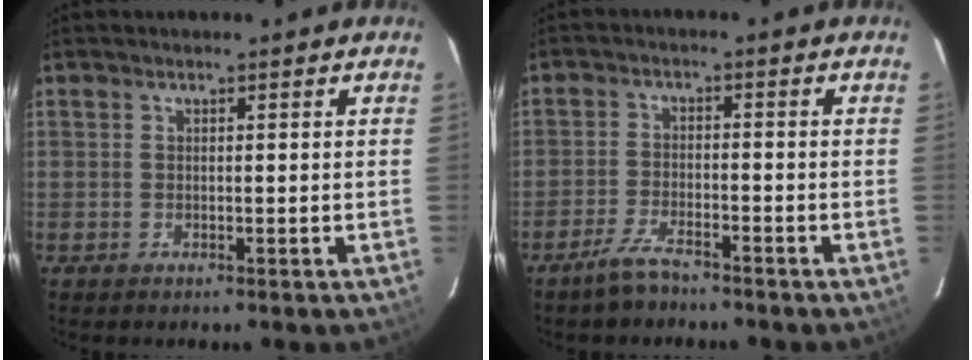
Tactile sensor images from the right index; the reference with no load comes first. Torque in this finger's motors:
{"motor_torque": [0.42, -0.26, 0.16, 0.02]}